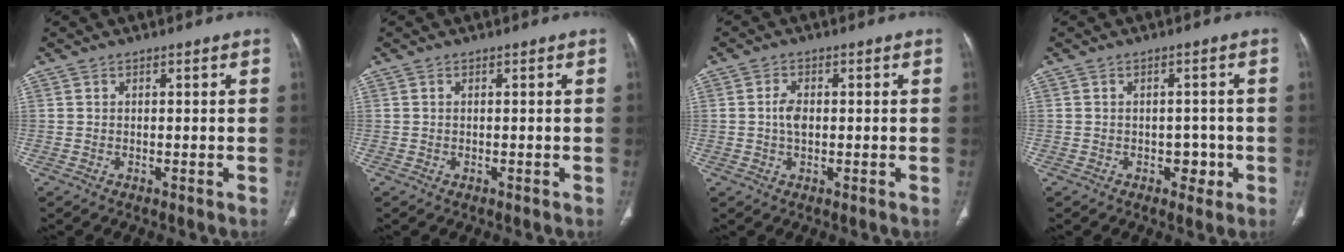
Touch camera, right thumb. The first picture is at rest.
{"total": 0.0}
{"total": 3.1, "force": [0.0, 1.9, 2.4], "torque": [-0.044, 0.005, -0.003]}
{"total": 3.2, "force": [-1.1, 2.4, 1.8], "torque": [-0.003, 0.008, -0.013]}